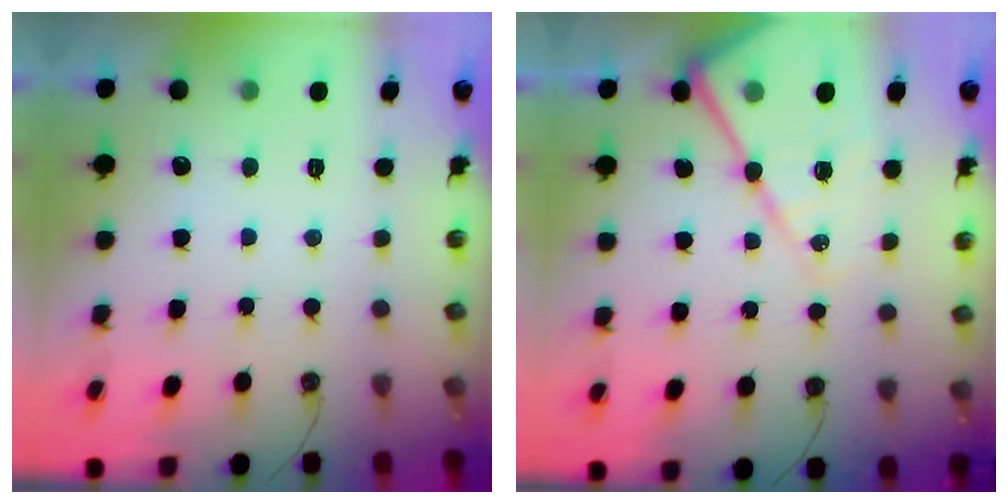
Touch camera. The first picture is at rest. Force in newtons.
{"total": 16.7, "press": 16.7, "slide": 1.5}